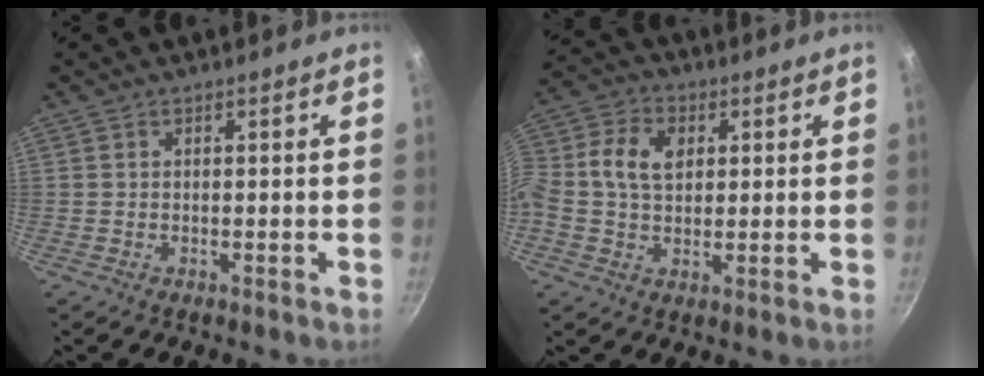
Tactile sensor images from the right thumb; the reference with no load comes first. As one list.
[{"total": 9.5, "force": [1.7, 6.9, 6.4], "torque": [-0.112, 0.014, 0.017]}]